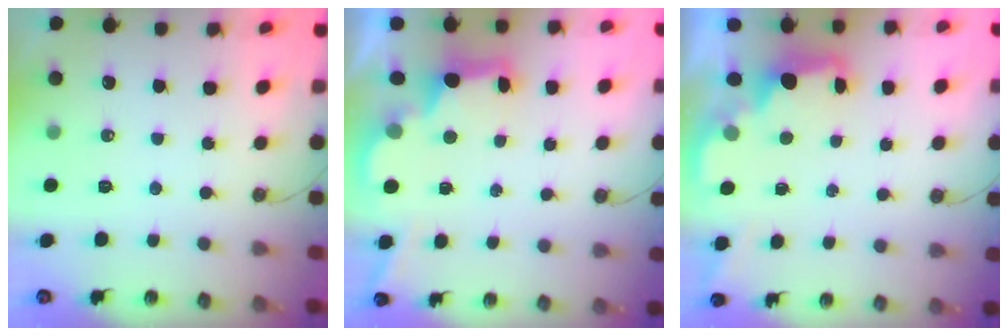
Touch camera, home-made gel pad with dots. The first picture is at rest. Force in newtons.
{"total": 2.9, "press": 2.8, "slide": 0.9}
{"total": 2.0, "press": 1.9, "slide": 0.8}